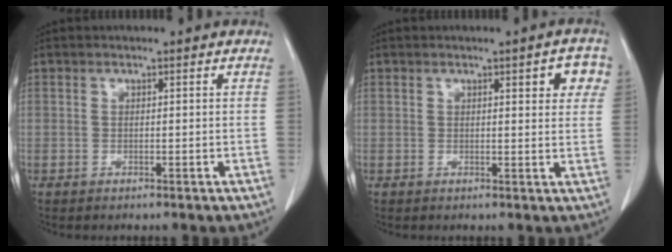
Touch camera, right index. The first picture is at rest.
{"total": 4.2, "force": [1.8, 1.2, 3.6], "torque": [-0.036, 0.005, 0.018]}